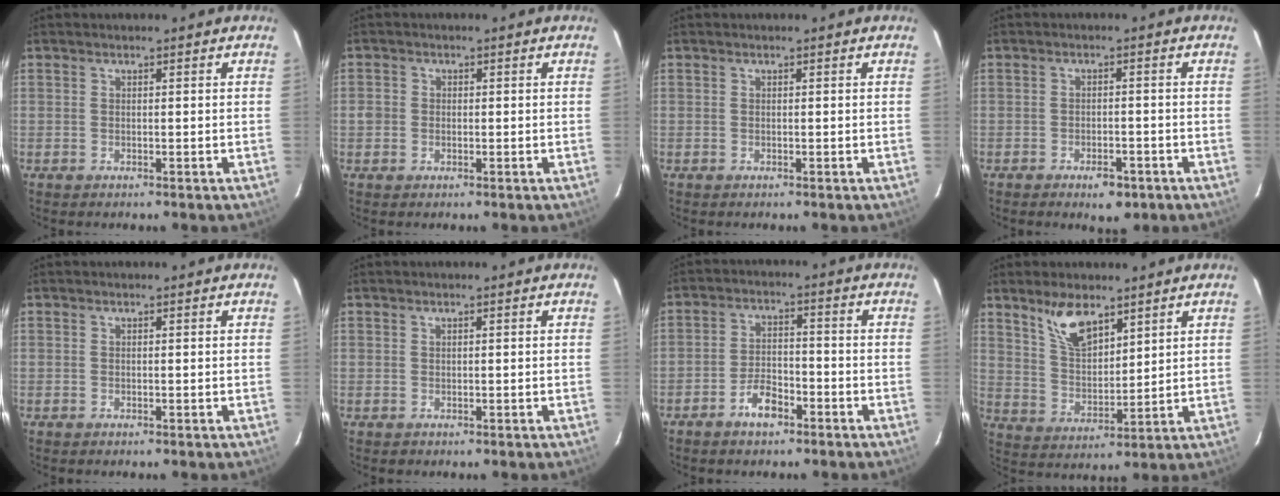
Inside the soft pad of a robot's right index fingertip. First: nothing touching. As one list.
[{"total": 2.0, "force": [-0.5, 1.8, 0.5], "torque": [-0.011, 0.001, -0.012]}, {"total": 0.0}, {"total": 4.7, "force": [-3.0, 2.2, 2.8], "torque": [-0.052, 0.002, -0.037]}, {"total": 0.0}, {"total": 0.5, "force": [0.1, 0.5, -0.1], "torque": [0.004, 0.004, 0.003]}, {"total": 5.6, "force": [-3.8, 2.6, 3.3], "torque": [-0.070, 0.012, -0.064]}, {"total": 8.9, "force": [6.1, 3.6, 5.3], "torque": [-0.096, 0.007, 0.126]}]